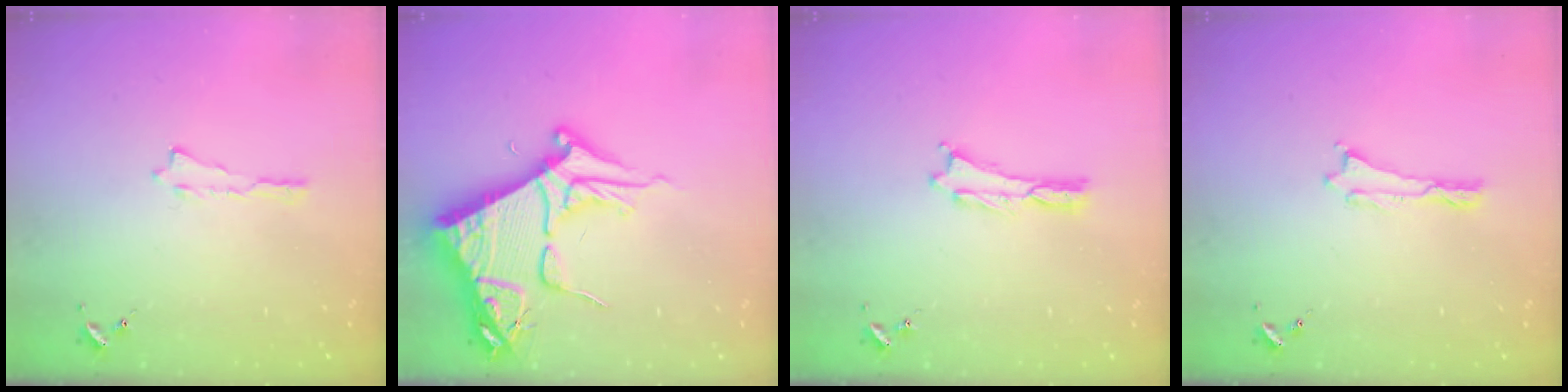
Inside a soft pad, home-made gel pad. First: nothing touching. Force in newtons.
{"total": 10.7, "press": 10.7, "slide": 1.2}
{"total": 0.0}
{"total": 0.0}